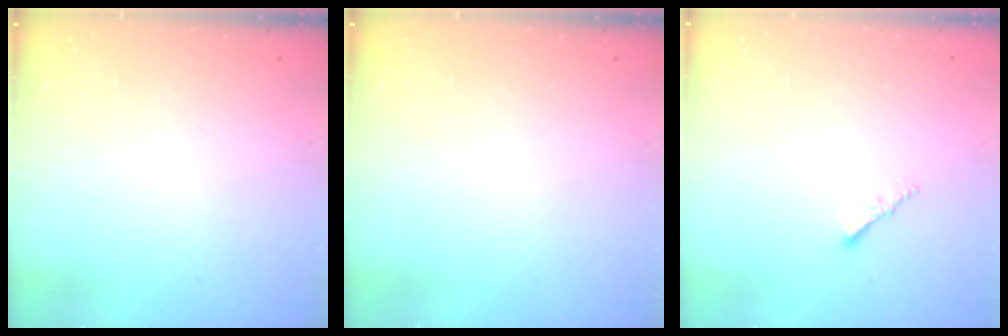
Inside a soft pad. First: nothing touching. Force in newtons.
{"total": 0.0}
{"total": 1.0, "press": 1.0, "slide": 0.4}